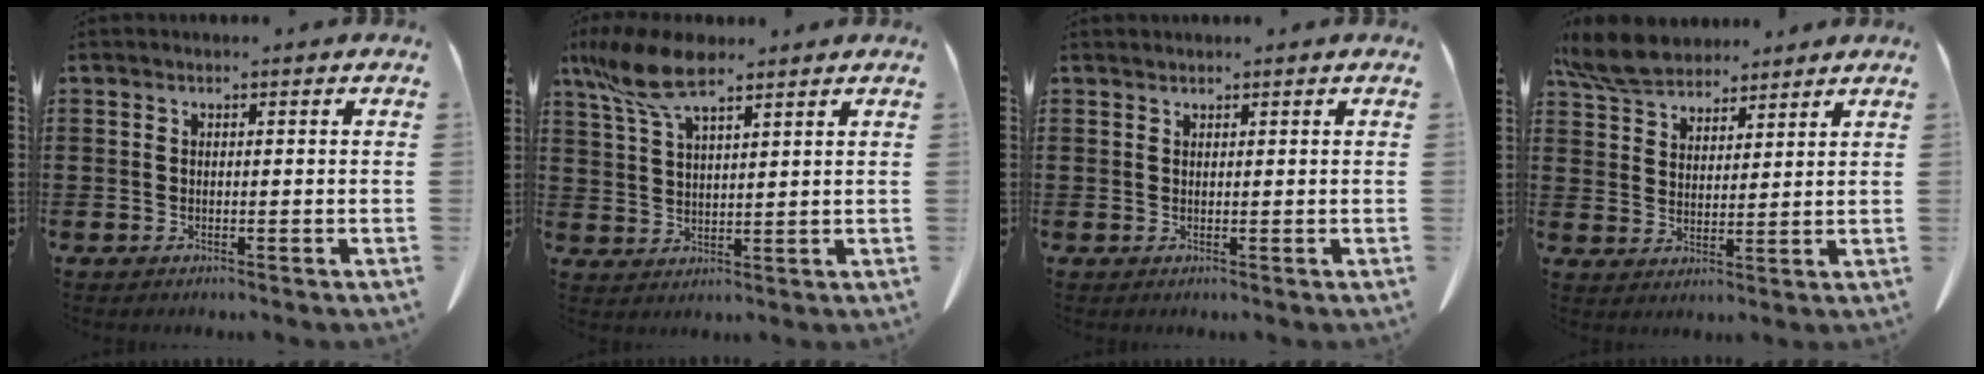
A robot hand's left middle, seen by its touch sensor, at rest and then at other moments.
{"total": 8.5, "force": [5.8, 2.5, 5.7], "torque": [-0.140, -0.012, 0.104]}
{"total": 0.7, "force": [0.7, 0.0, 0.0], "torque": [-0.003, -0.003, 0.015]}
{"total": 7.4, "force": [6.5, 2.4, 2.4], "torque": [-0.071, -0.010, 0.126]}